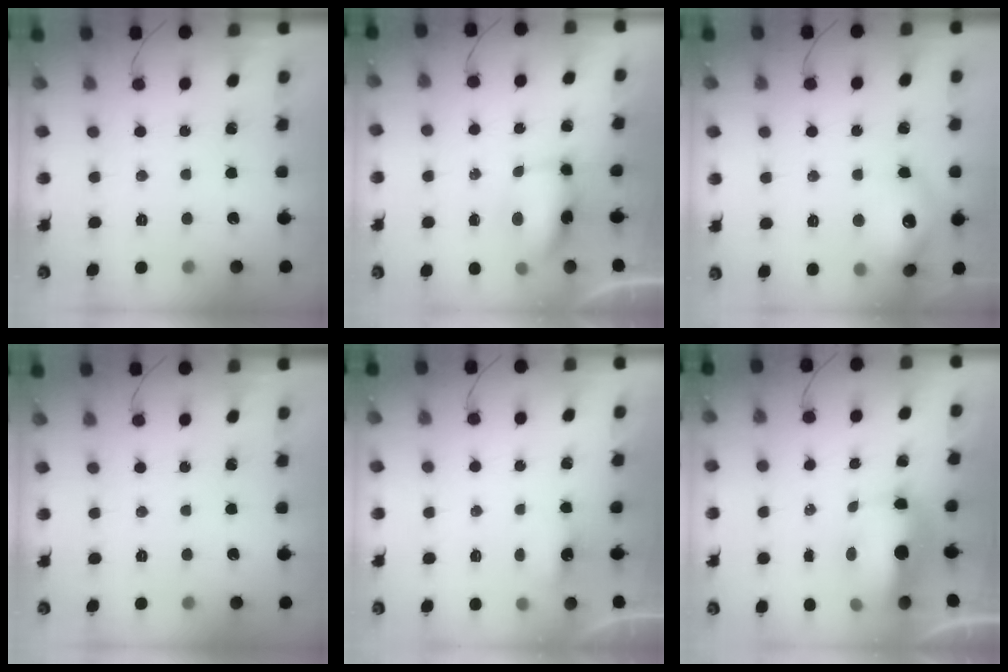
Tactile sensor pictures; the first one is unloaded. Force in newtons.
{"total": 8.1, "press": 7.3, "slide": 3.6}
{"total": 15.0, "press": 14.9, "slide": 1.4}
{"total": 0.0}
{"total": 3.1, "press": 3.0, "slide": 1.0}
{"total": 10.1, "press": 9.9, "slide": 2.0}